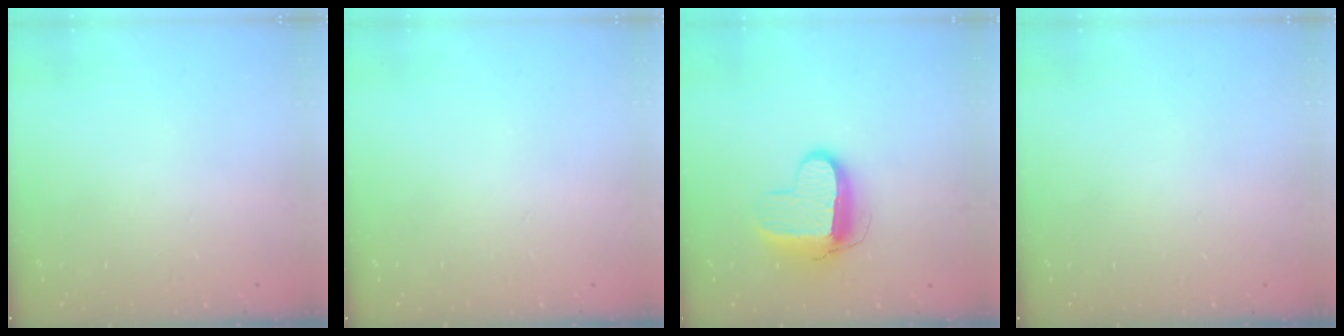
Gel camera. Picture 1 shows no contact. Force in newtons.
{"total": 0.0}
{"total": 11.1, "press": 11.0, "slide": 0.9}
{"total": 0.0}